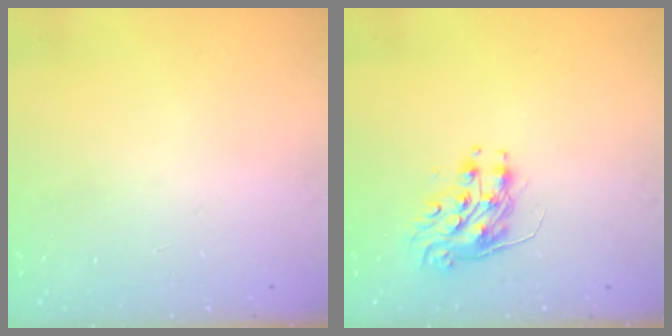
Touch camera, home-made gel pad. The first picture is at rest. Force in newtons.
{"total": 8.8, "press": 8.7, "slide": 0.4}